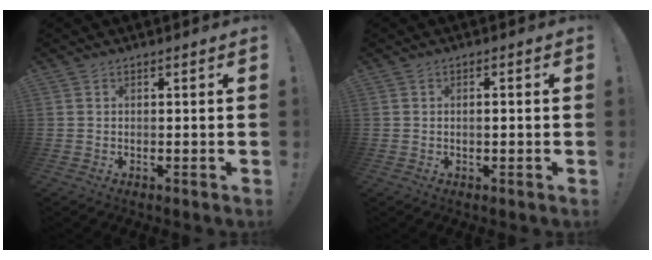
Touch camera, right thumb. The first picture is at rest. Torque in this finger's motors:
{"motor_torque": [-0.39, -0.37, -0.42, 0.07, 0.00]}